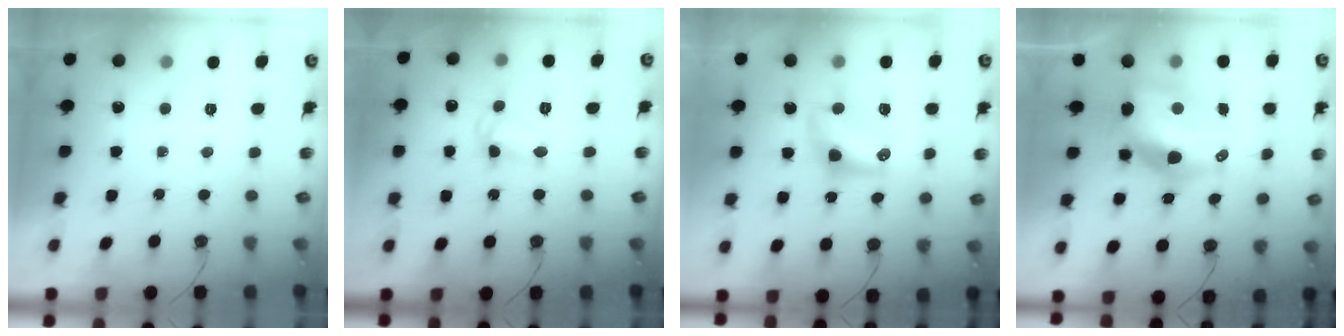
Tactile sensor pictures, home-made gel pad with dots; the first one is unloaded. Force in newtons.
{"total": 7.1, "press": 7.0, "slide": 0.5}
{"total": 8.5, "press": 8.5, "slide": 0.8}
{"total": 16.3, "press": 16.3, "slide": 1.6}